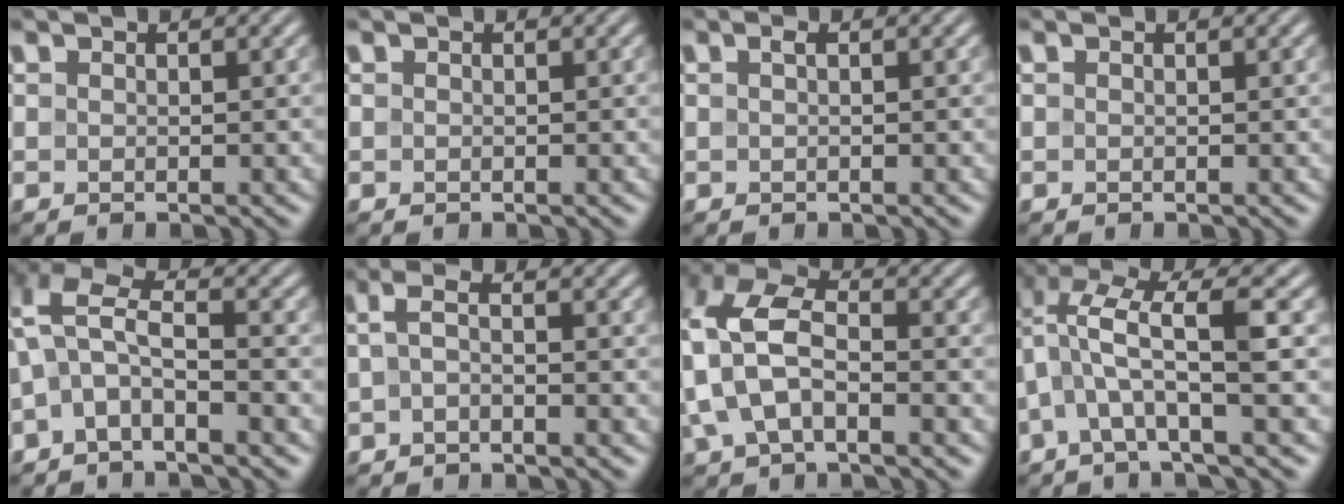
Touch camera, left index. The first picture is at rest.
{"total": 0.0}
{"total": 0.6, "force": [0.1, 0.1, 0.6], "torque": [-0.015, 0.006, 0.003]}
{"total": 0.0}
{"total": 4.9, "force": [-0.9, 2.0, 4.4], "torque": [-0.097, 0.019, -0.031]}
{"total": 1.8, "force": [-0.4, 0.6, 1.6], "torque": [-0.038, 0.002, -0.013]}
{"total": 8.0, "force": [-0.9, 4.5, 6.5], "torque": [-0.160, 0.018, -0.030]}
{"total": 7.1, "force": [0.5, 1.9, 6.8], "torque": [-0.145, 0.017, -0.001]}